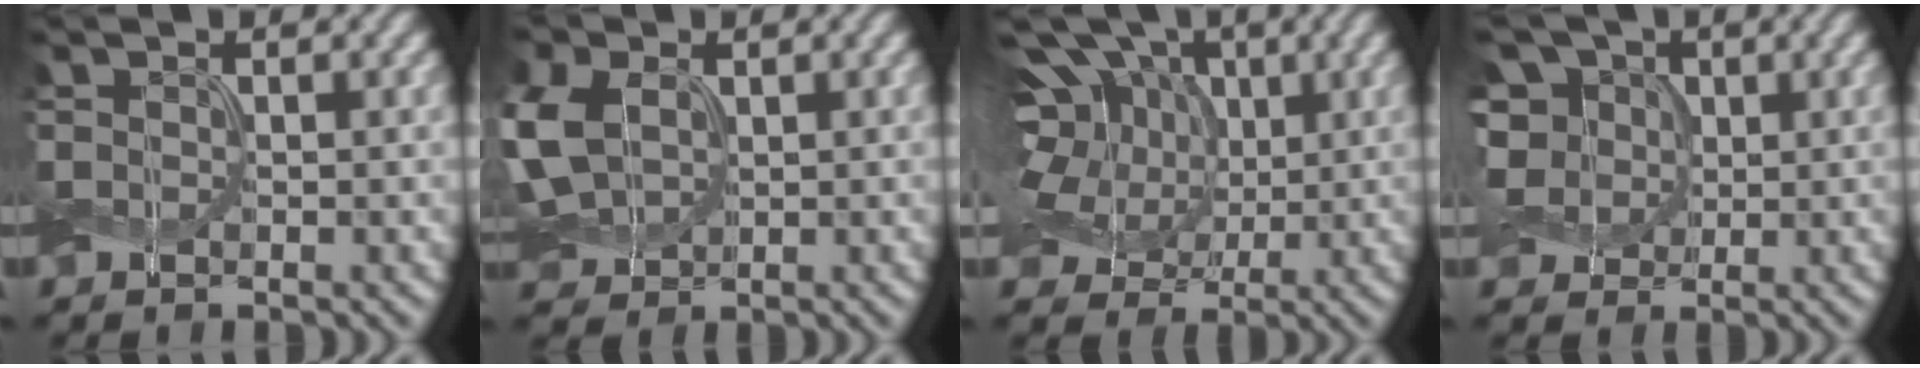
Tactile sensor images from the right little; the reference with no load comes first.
{"total": 7.9, "force": [1.2, 5.7, 5.3], "torque": [-0.152, 0.010, 0.021]}
{"total": 12.7, "force": [4.0, 9.2, 7.8], "torque": [-0.156, 0.032, 0.042]}
{"total": 6.9, "force": [1.5, 5.8, 3.5], "torque": [-0.091, 0.030, 0.011]}